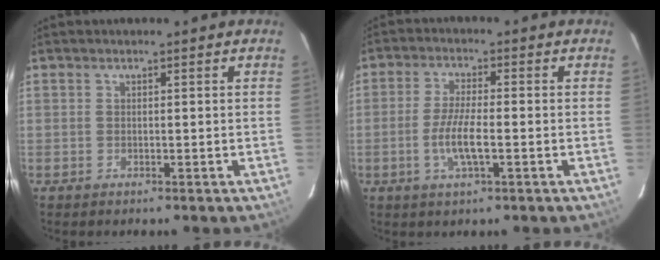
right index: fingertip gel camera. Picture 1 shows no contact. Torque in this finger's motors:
{"motor_torque": [0.95, -0.50, 0.63, 0.13]}